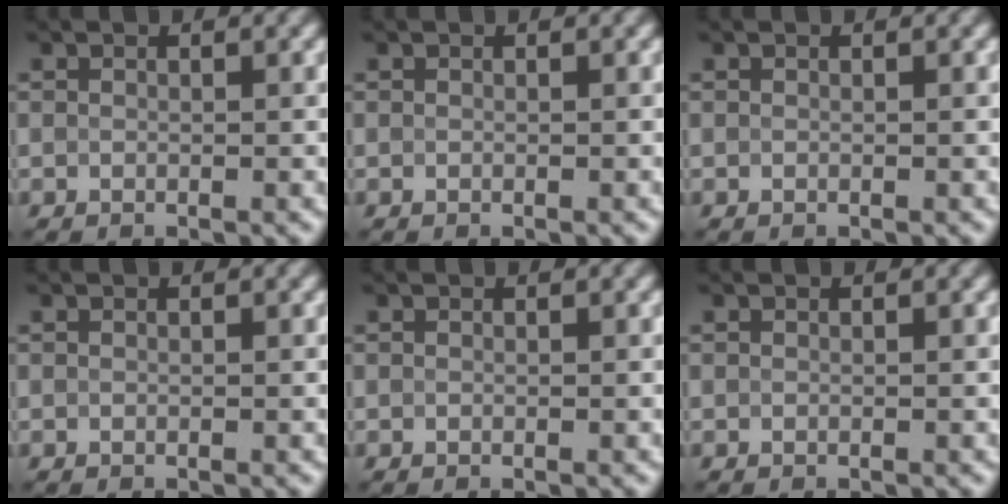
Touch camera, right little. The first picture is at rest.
{"total": 0.0}
{"total": 0.0}
{"total": 0.0}
{"total": 0.0}
{"total": 0.0}